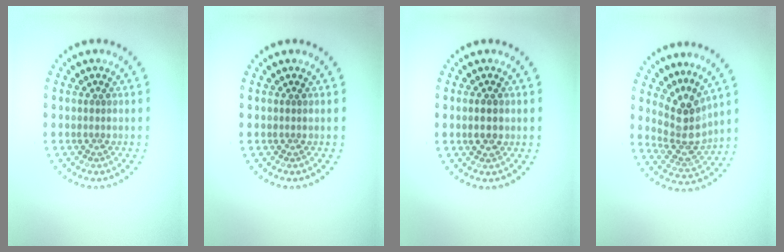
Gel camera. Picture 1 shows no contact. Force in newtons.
{"total": 0.0}
{"total": 1.8, "press": 1.8, "slide": 0.3}
{"total": 3.8, "press": 2.8, "slide": 2.6}